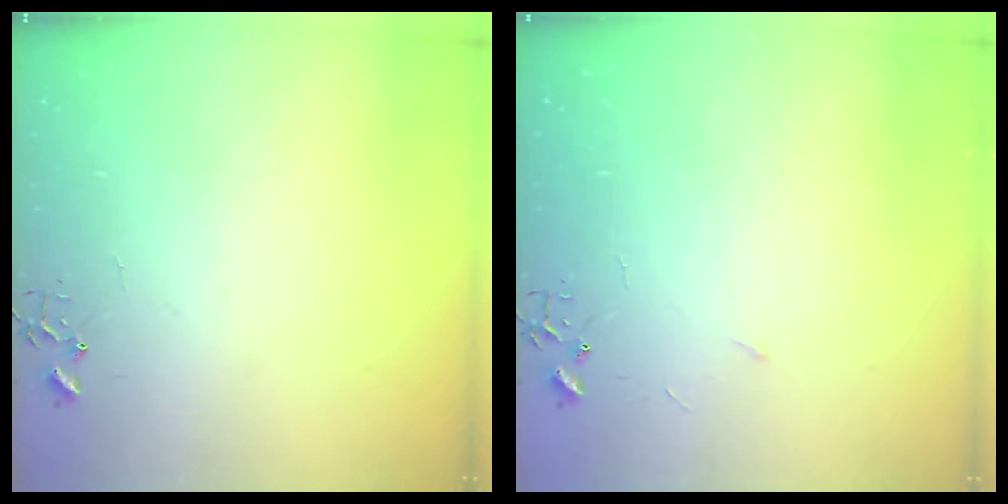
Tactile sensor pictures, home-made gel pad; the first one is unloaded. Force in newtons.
{"total": 2.6, "press": 2.6, "slide": 0.4}